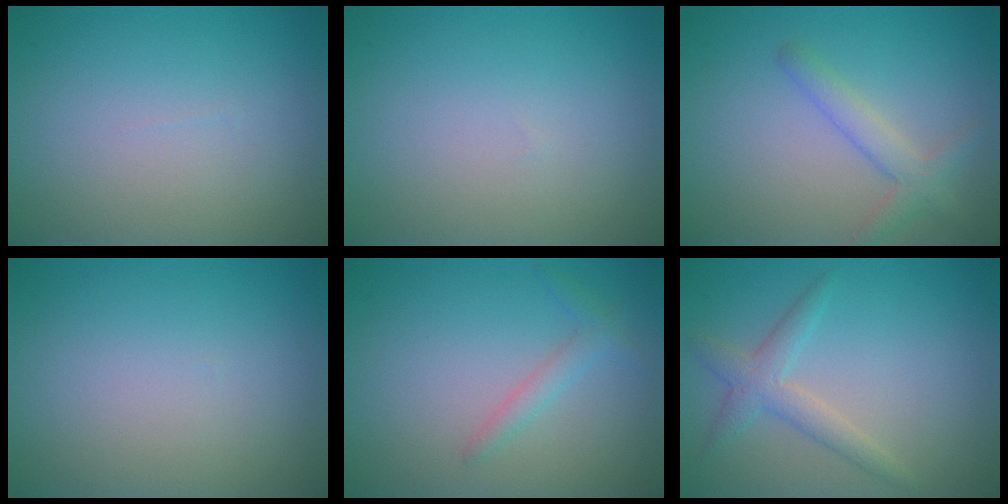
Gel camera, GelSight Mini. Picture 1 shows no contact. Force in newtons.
{"total": 0.0}
{"total": 2.4, "press": 2.4, "slide": 0.1}
{"total": 0.0}
{"total": 1.5, "press": 1.4, "slide": 0.1}
{"total": 2.5, "press": 2.5, "slide": 0.0}